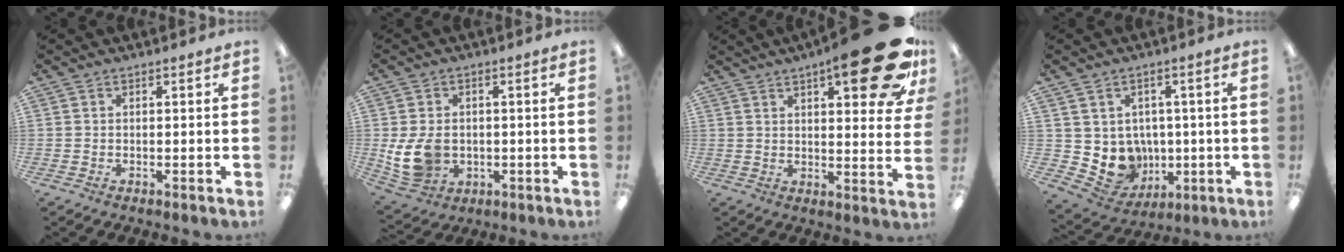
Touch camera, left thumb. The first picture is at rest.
{"total": 9.5, "force": [-0.7, 7.5, 5.9], "torque": [-0.126, 0.005, -0.009]}
{"total": 19.2, "force": [10.2, 5.6, 15.2], "torque": [-0.194, -0.059, 0.153]}
{"total": 7.5, "force": [0.9, 7.3, 1.6], "torque": [-0.043, -0.018, 0.030]}